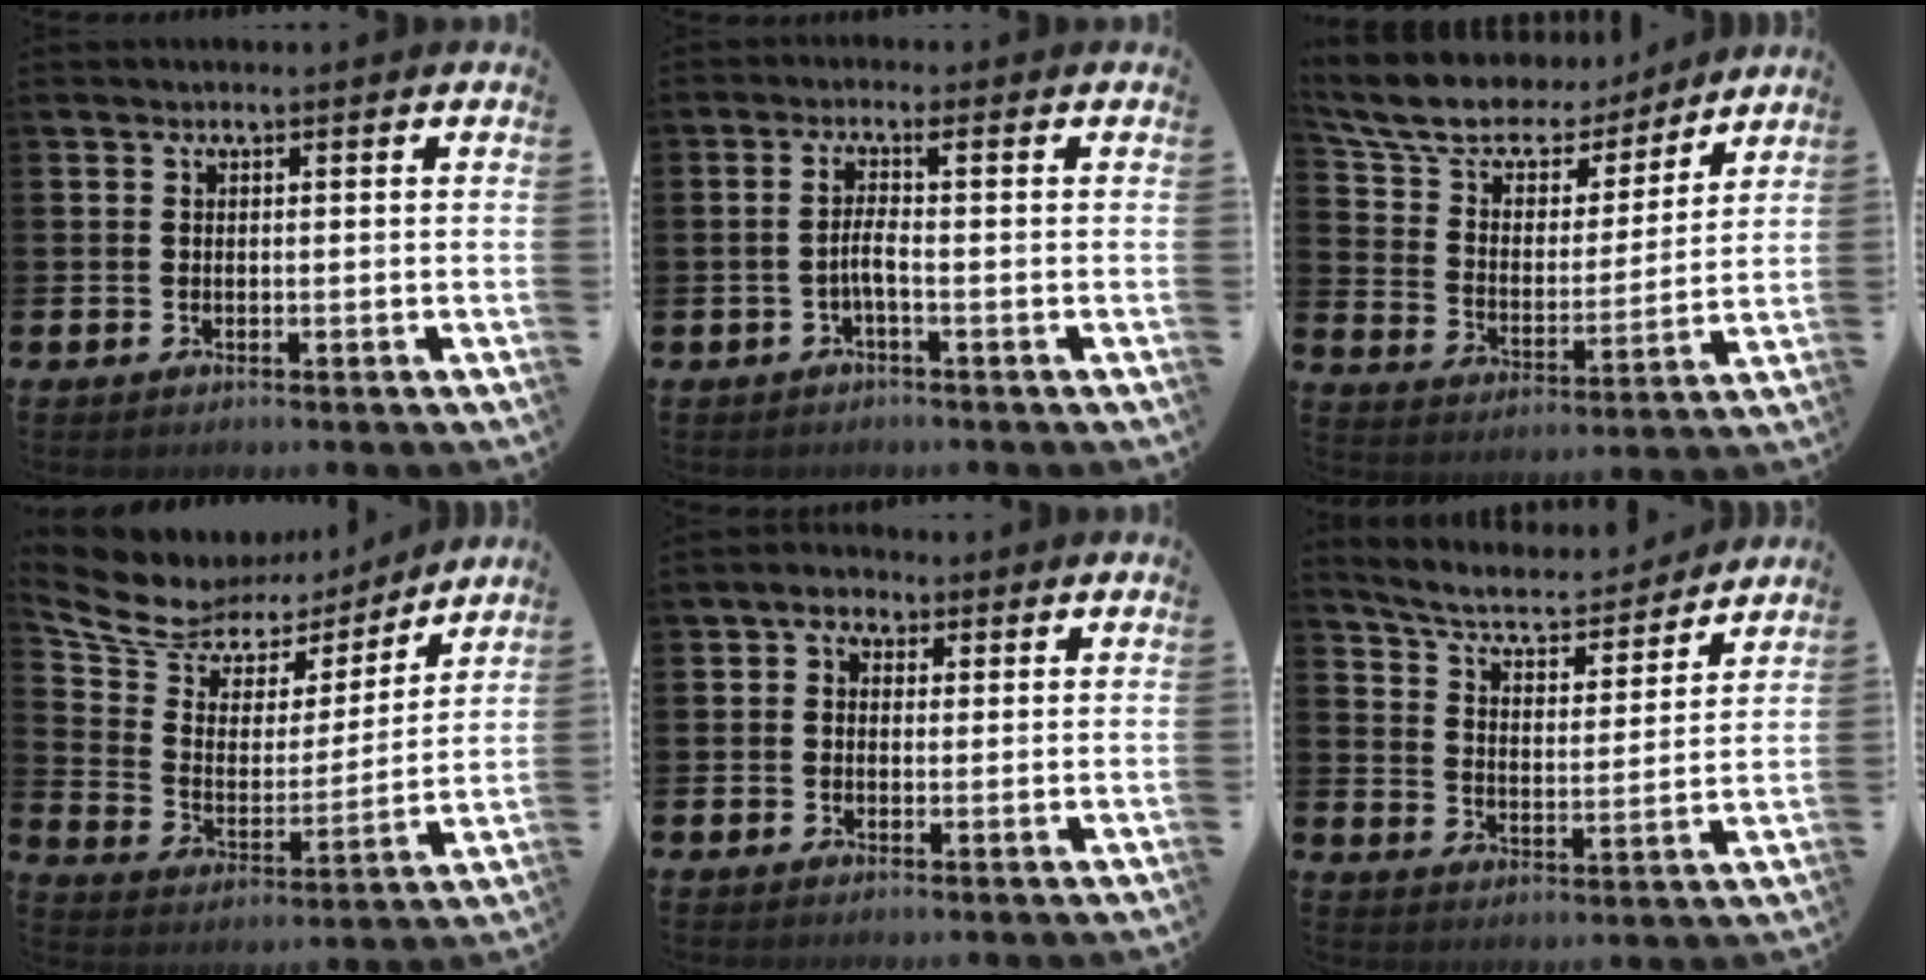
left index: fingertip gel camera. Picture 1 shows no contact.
{"total": 2.7, "force": [-0.7, -0.2, 2.6], "torque": [-0.056, 0.003, -0.015]}
{"total": 10.2, "force": [8.9, 4.2, 2.9], "torque": [-0.110, -0.050, 0.161]}
{"total": 8.0, "force": [6.8, 4.0, 1.1], "torque": [-0.068, -0.049, 0.117]}
{"total": 2.6, "force": [1.5, 2.0, 0.9], "torque": [-0.018, 0.005, 0.022]}
{"total": 6.5, "force": [6.0, 1.4, 2.0], "torque": [-0.076, -0.046, 0.099]}